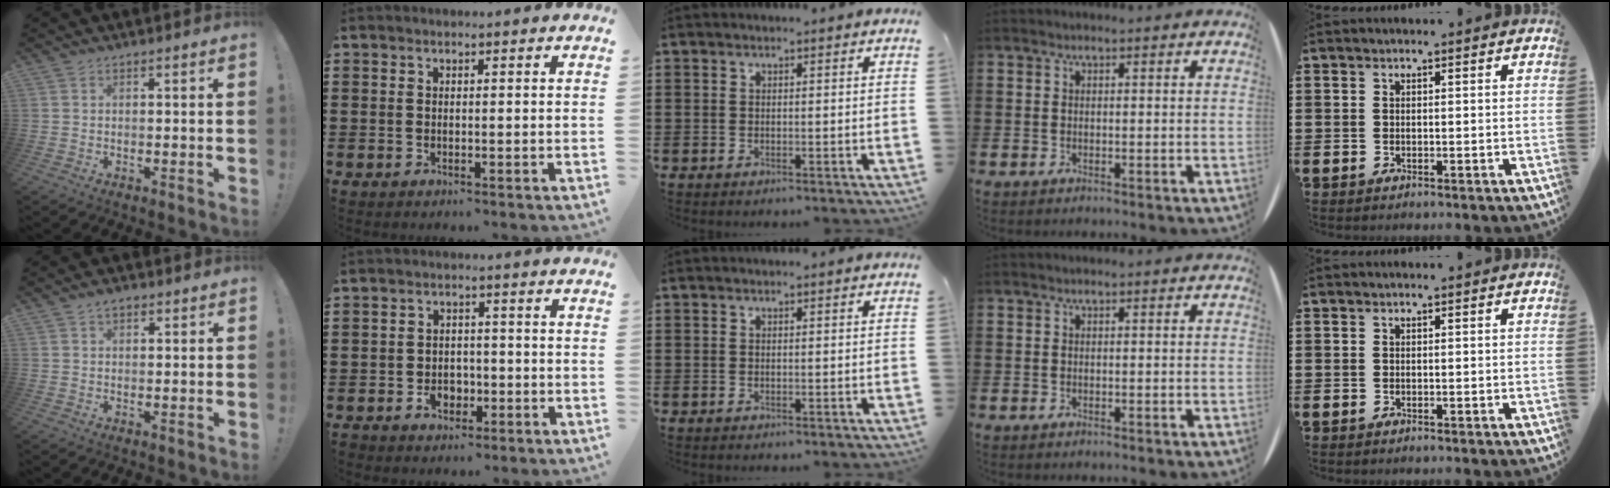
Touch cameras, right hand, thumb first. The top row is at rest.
{"thumb": {"total": 2.5, "force": [1.4, 1.4, 1.5], "torque": [-0.024, -0.001, 0.024]}, "index": {"total": 3.3, "force": [-1.5, 2.5, 1.5], "torque": [-0.031, 0.006, -0.031]}}